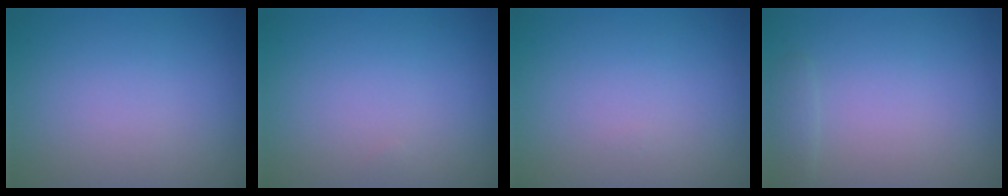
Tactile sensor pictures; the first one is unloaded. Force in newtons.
{"total": 0.0}
{"total": 0.0}
{"total": 0.8, "press": 0.8, "slide": 0.1}